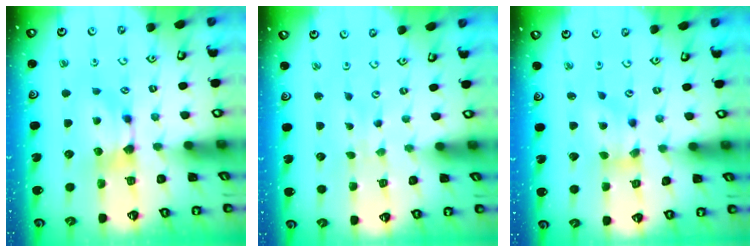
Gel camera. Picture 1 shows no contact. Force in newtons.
{"total": 5.5, "press": 5.5, "slide": 0.2}
{"total": 3.5, "press": 3.1, "slide": 1.6}